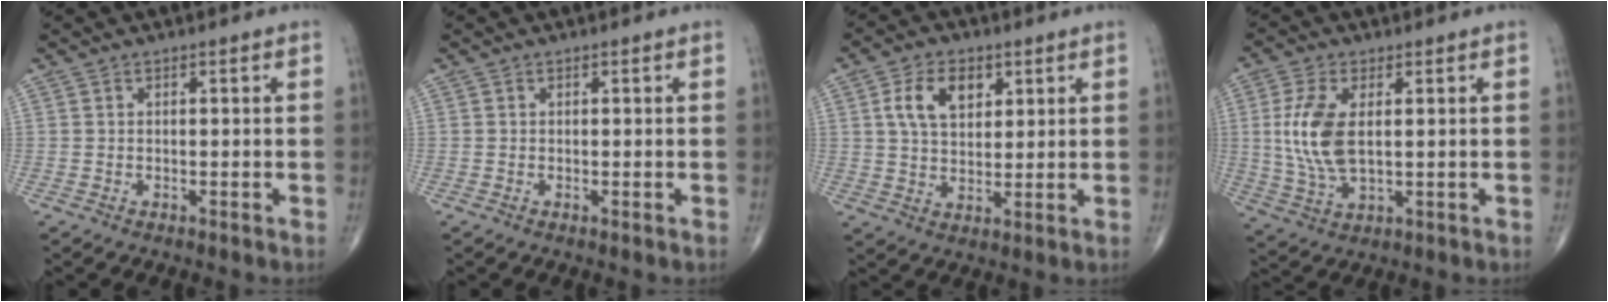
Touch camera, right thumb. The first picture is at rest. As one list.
[{"total": 0.0}, {"total": 8.6, "force": [3.2, 5.5, 5.9], "torque": [-0.088, -0.009, 0.057]}, {"total": 10.4, "force": [1.5, 5.2, 8.9], "torque": [-0.198, -0.007, 0.035]}]